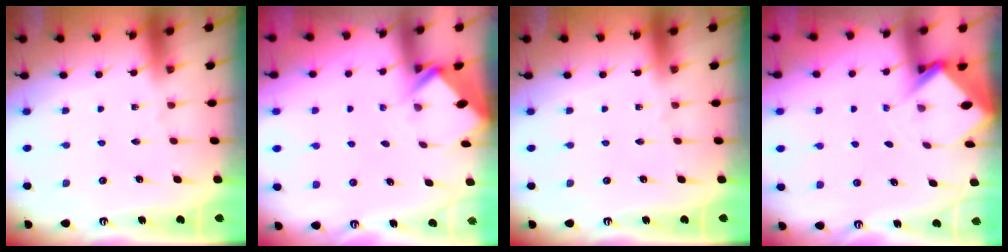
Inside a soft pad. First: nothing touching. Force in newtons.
{"total": 2.5, "press": 2.5, "slide": 0.2}
{"total": 0.0}
{"total": 3.0, "press": 2.9, "slide": 0.3}